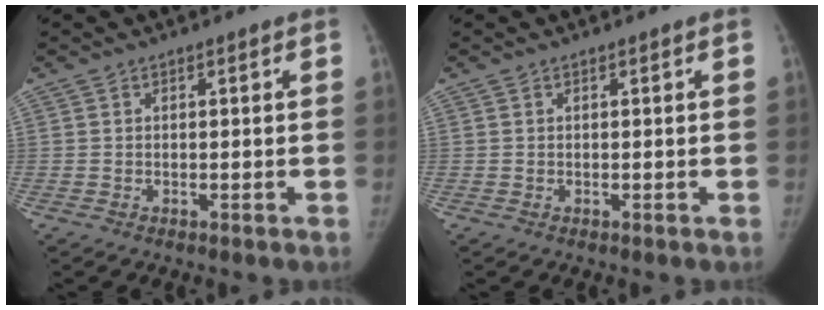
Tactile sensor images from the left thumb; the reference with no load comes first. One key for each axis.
{"total": 0.0}